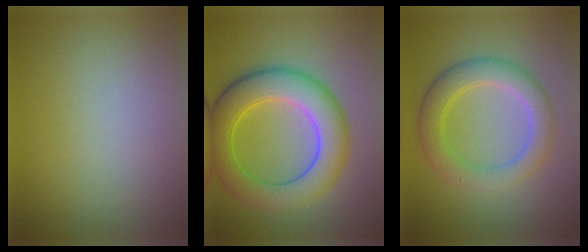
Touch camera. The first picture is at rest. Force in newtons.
{"total": 7.5, "press": 7.5, "slide": 0.3}
{"total": 4.3, "press": 4.3, "slide": 0.2}